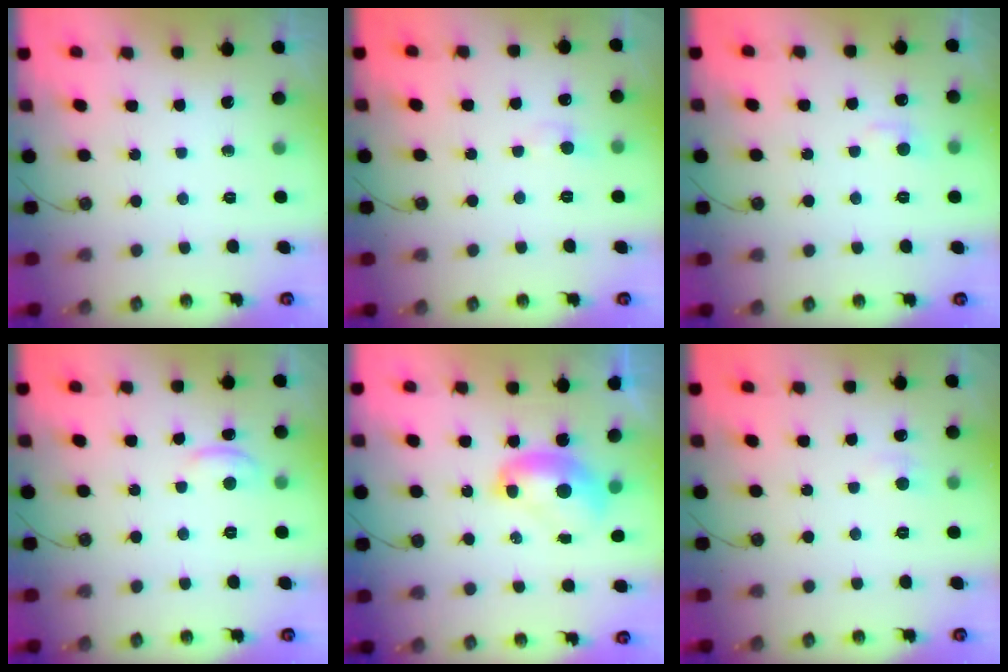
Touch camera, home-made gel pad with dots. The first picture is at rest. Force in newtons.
{"total": 1.4, "press": 1.2, "slide": 0.7}
{"total": 1.2, "press": 1.0, "slide": 0.7}
{"total": 0.8, "press": 0.6, "slide": 0.5}
{"total": 2.3, "press": 2.3, "slide": 0.3}
{"total": 1.6, "press": 1.5, "slide": 0.5}